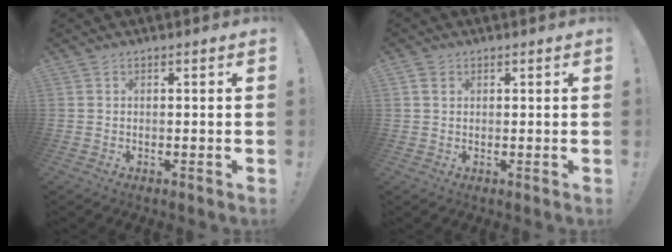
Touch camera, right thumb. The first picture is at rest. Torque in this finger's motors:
{"motor_torque": [0.06, 0.09, -0.12, -0.04, 0.11]}